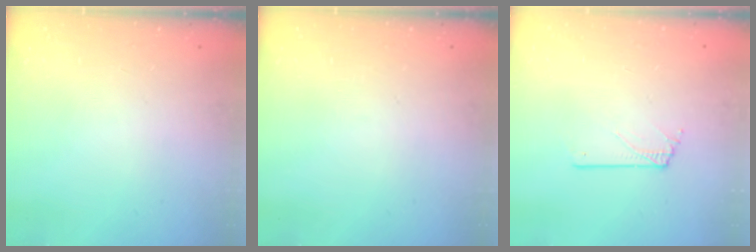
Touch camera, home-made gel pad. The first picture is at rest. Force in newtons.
{"total": 0.0}
{"total": 0.6, "press": 0.6, "slide": 0.1}